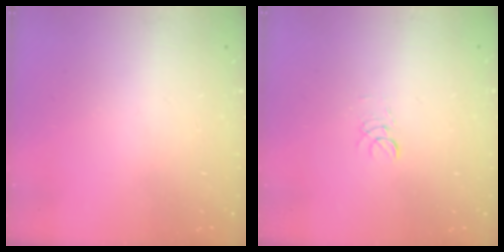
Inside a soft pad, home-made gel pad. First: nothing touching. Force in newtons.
{"total": 2.9, "press": 2.8, "slide": 0.3}